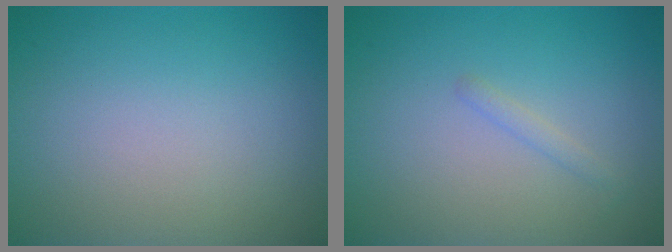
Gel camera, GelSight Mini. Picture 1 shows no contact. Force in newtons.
{"total": 0.9, "press": 0.9, "slide": 0.0}